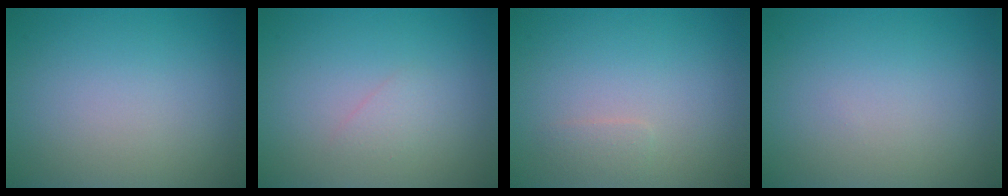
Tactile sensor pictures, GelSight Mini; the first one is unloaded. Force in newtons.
{"total": 1.0, "press": 1.0, "slide": 0.1}
{"total": 0.8, "press": 0.8, "slide": 0.0}
{"total": 0.0}